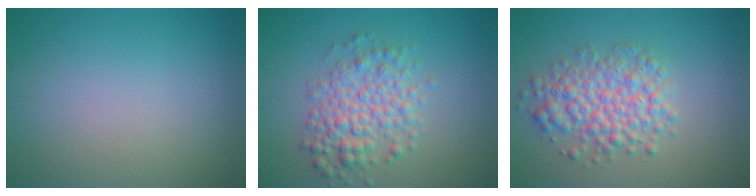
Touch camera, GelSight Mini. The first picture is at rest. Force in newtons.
{"total": 4.4, "press": 4.4, "slide": 0.1}
{"total": 5.0, "press": 5.0, "slide": 0.2}